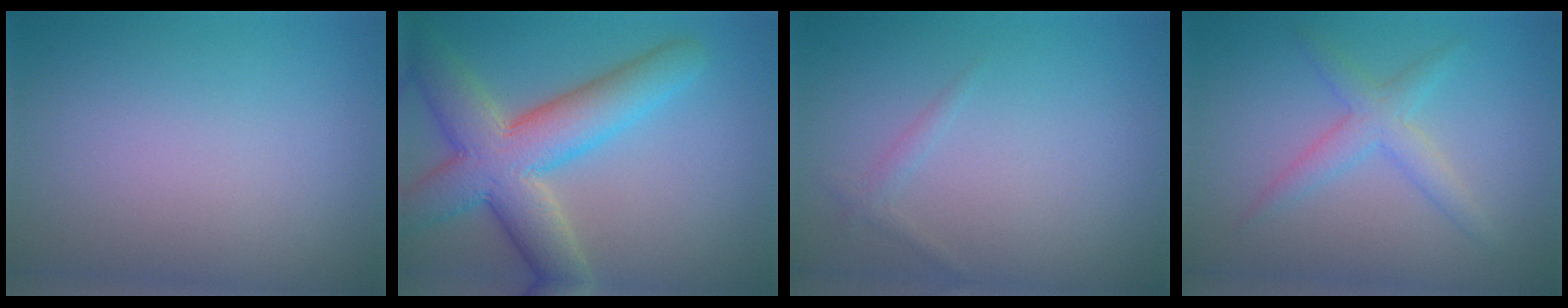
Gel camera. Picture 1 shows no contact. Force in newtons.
{"total": 8.8, "press": 8.8, "slide": 0.6}
{"total": 0.9, "press": 0.9, "slide": 0.0}
{"total": 2.6, "press": 2.6, "slide": 0.0}